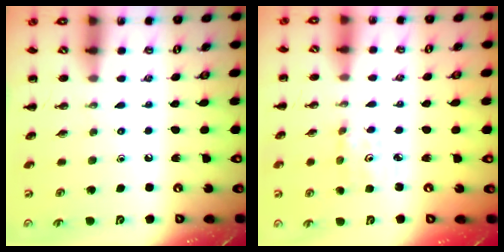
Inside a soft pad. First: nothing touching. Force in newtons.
{"total": 2.6, "press": 2.6, "slide": 0.3}